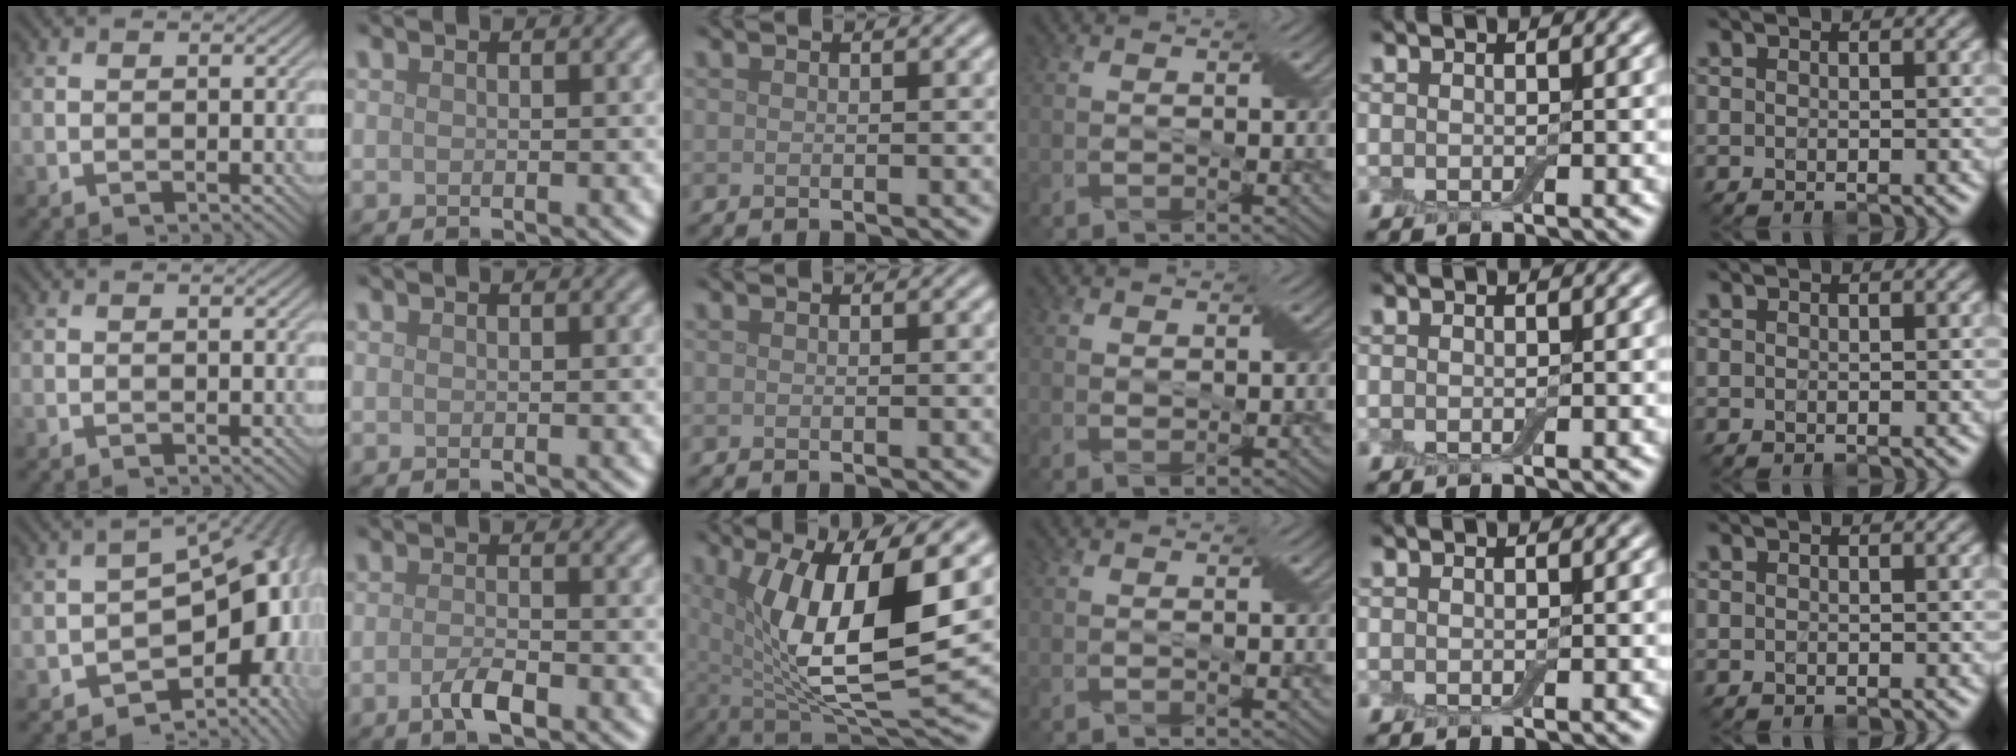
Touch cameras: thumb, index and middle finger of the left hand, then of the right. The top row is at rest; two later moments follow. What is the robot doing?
{"motion": "extract", "object": "backpack"}